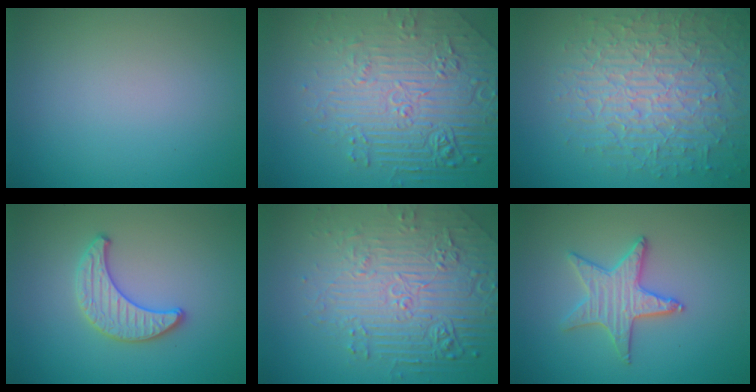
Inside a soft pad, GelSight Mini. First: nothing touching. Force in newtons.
{"total": 8.8, "press": 6.1, "slide": 6.4}
{"total": 8.8, "press": 6.1, "slide": 6.3}
{"total": 2.4, "press": 2.4, "slide": 0.1}
{"total": 8.1, "press": 5.8, "slide": 5.7}
{"total": 3.3, "press": 3.3, "slide": 0.1}